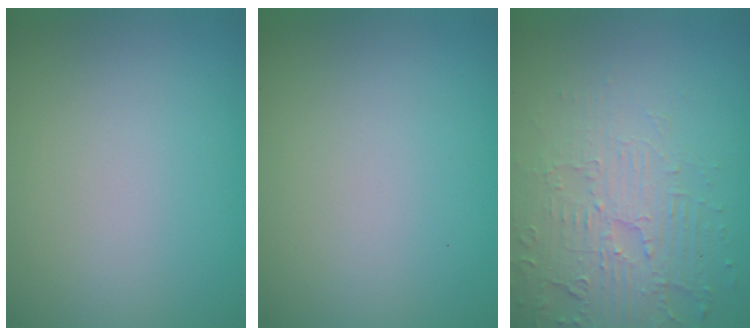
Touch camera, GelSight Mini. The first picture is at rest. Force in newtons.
{"total": 0.0}
{"total": 5.5, "press": 3.6, "slide": 4.1}